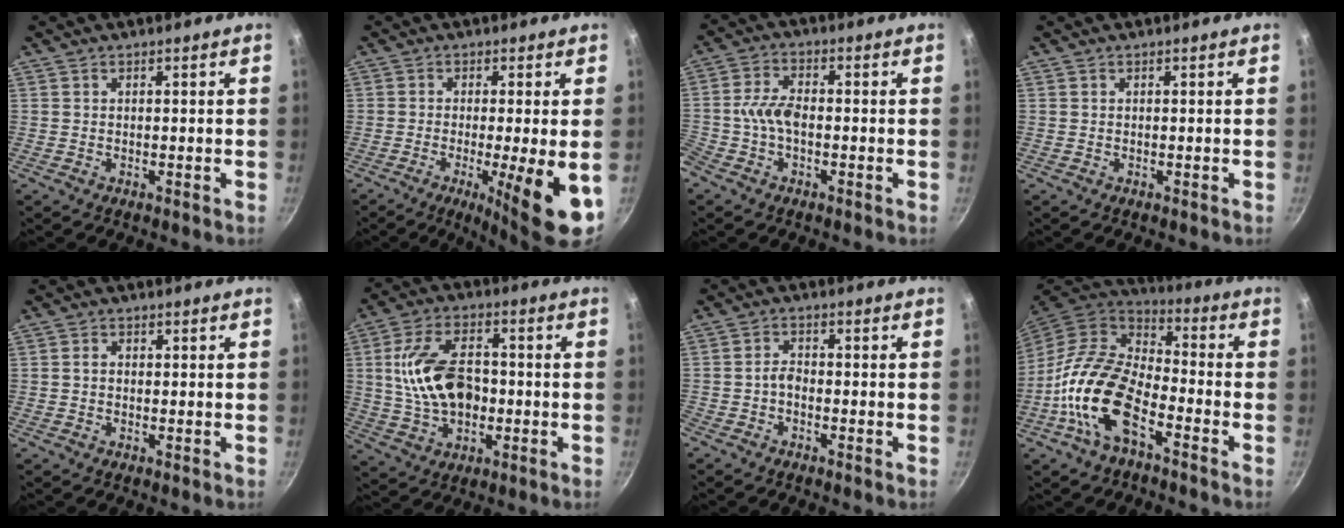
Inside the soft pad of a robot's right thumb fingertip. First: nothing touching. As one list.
[{"total": 11.2, "force": [-3.1, 1.5, 10.6], "torque": [-0.154, -0.008, -0.043]}, {"total": 6.0, "force": [-2.0, 3.4, 4.5], "torque": [-0.100, 0.021, -0.052]}, {"total": 0.0}, {"total": 1.4, "force": [0.0, 1.1, 0.9], "torque": [-0.016, 0.006, -0.003]}, {"total": 14.2, "force": [-0.2, 9.1, 10.9], "torque": [-0.182, 0.020, -0.004]}, {"total": 2.3, "force": [-1.5, 1.2, 1.2], "torque": [-0.028, 0.016, -0.033]}, {"total": 16.5, "force": [-6.7, 8.4, 12.5], "torque": [-0.224, 0.045, -0.143]}]